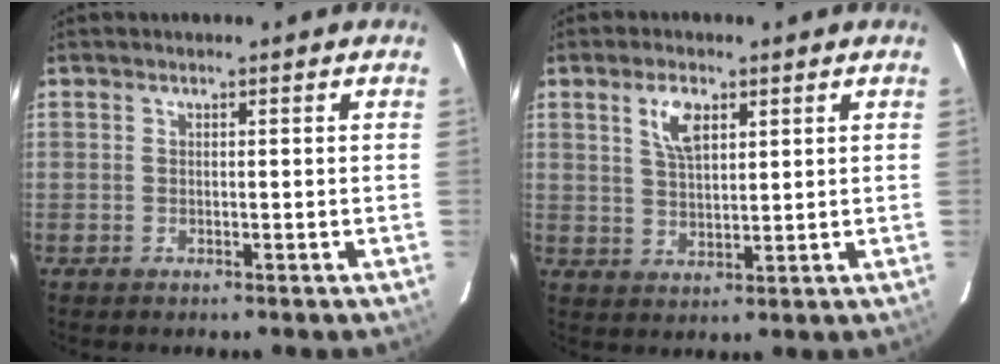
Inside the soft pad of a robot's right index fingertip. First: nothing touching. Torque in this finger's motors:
{"motor_torque": [0.41, 0.10, 0.27, 0.07]}